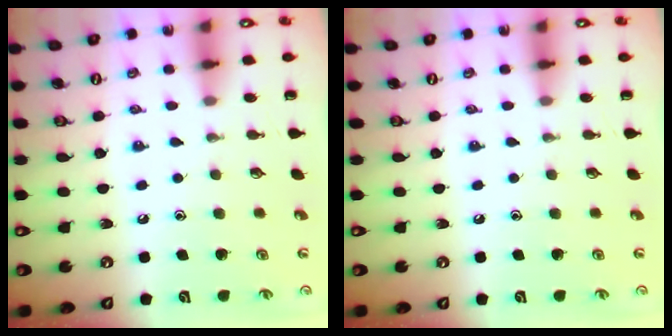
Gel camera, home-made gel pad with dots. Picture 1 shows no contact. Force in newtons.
{"total": 0.0}